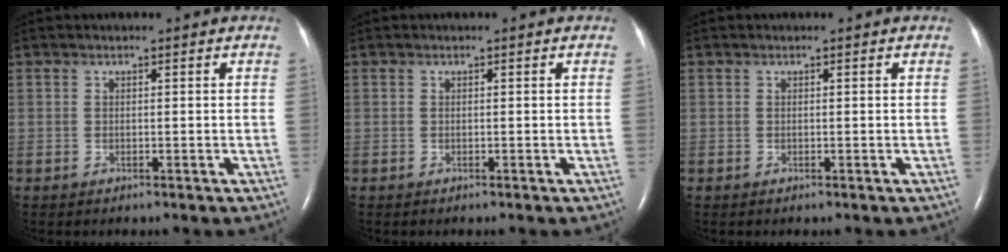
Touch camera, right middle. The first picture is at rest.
{"total": 0.0}
{"total": 0.0}